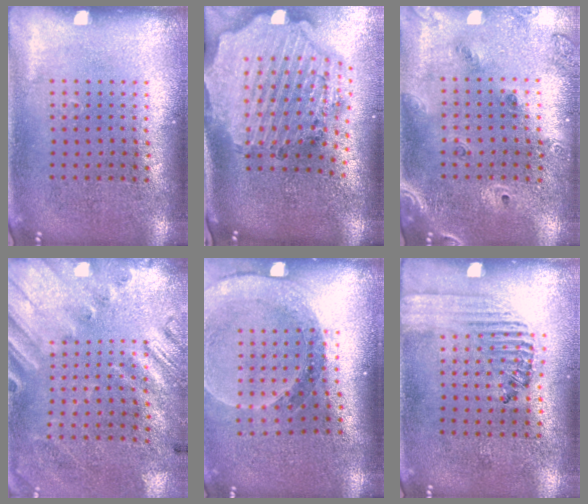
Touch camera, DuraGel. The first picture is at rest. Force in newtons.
{"total": 3.6, "press": 3.0, "slide": 1.9}
{"total": 1.6, "press": 1.4, "slide": 0.8}
{"total": 2.7, "press": 1.9, "slide": 1.9}
{"total": 1.5, "press": 1.5, "slide": 0.1}
{"total": 1.4, "press": 1.2, "slide": 0.7}